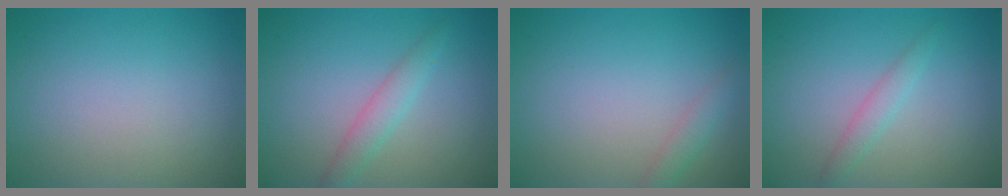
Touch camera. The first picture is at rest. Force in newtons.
{"total": 1.6, "press": 1.6, "slide": 0.1}
{"total": 1.4, "press": 1.4, "slide": 0.0}
{"total": 1.5, "press": 1.5, "slide": 0.0}